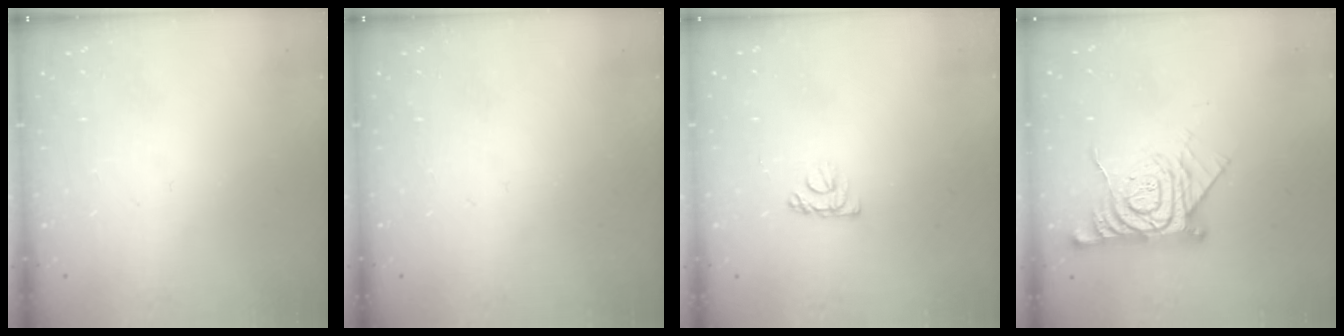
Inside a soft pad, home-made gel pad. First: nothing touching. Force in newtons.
{"total": 0.0}
{"total": 4.9, "press": 4.9, "slide": 0.3}
{"total": 13.0, "press": 13.0, "slide": 1.0}